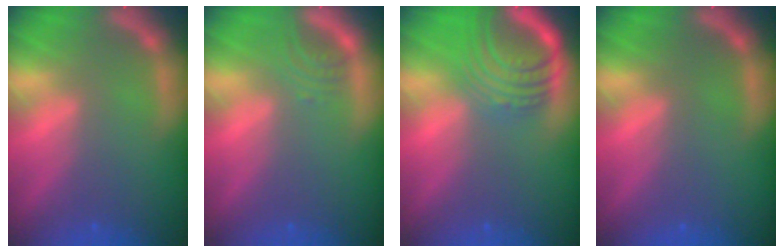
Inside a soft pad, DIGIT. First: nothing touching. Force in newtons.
{"total": 2.0}
{"total": 8.1}
{"total": 0.0}